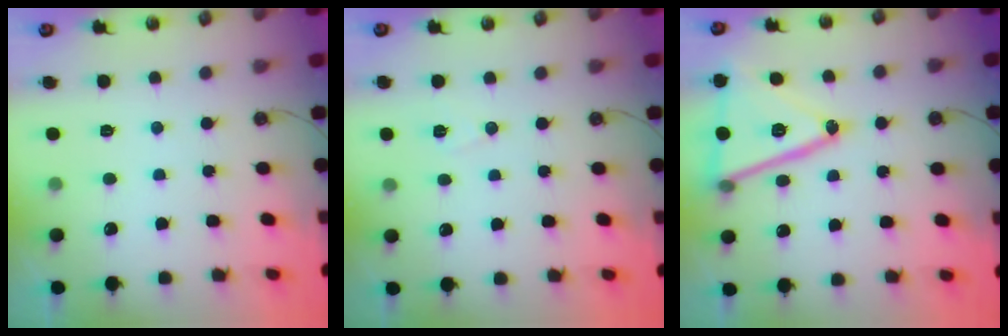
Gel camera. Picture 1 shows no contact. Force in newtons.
{"total": 6.7, "press": 4.9, "slide": 4.4}
{"total": 20.3, "press": 20.1, "slide": 3.4}